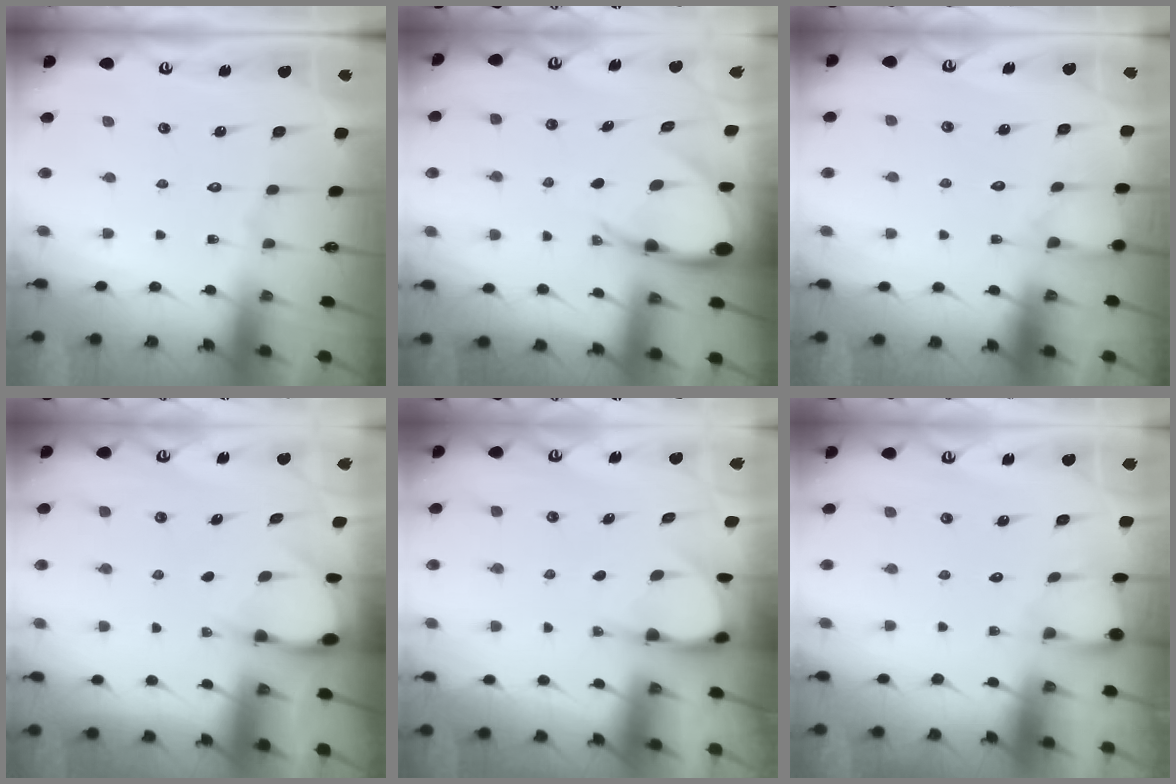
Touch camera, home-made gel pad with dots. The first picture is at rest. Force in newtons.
{"total": 7.4, "press": 7.3, "slide": 0.8}
{"total": 6.0, "press": 6.0, "slide": 0.5}
{"total": 2.9, "press": 2.9, "slide": 0.3}
{"total": 4.0, "press": 4.0, "slide": 0.3}
{"total": 2.8, "press": 2.8, "slide": 0.1}